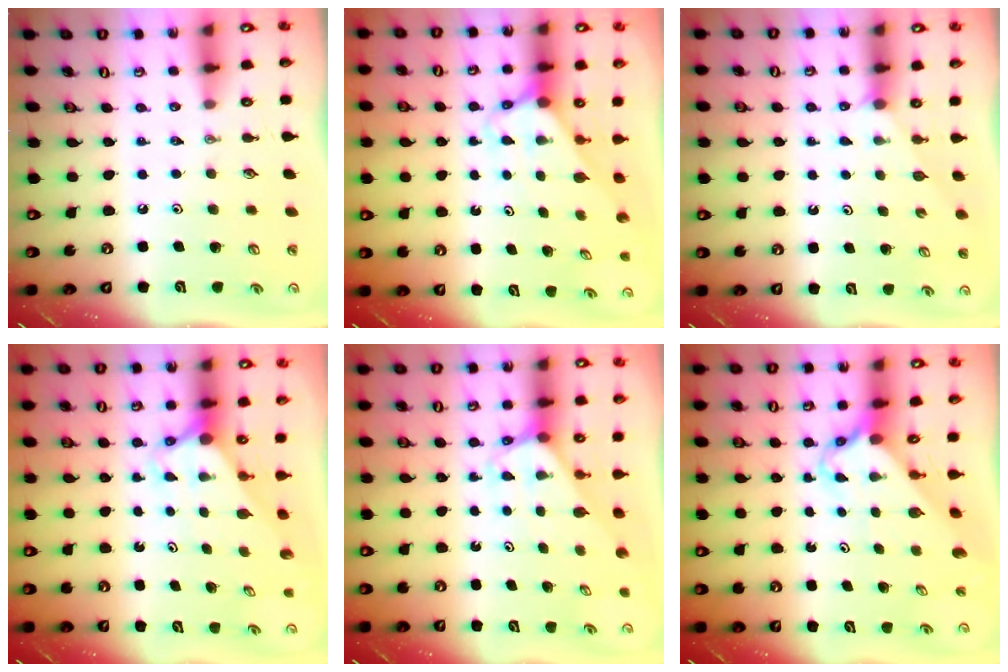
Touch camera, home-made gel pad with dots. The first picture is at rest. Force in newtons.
{"total": 2.6, "press": 2.6, "slide": 0.1}
{"total": 1.5, "press": 1.5, "slide": 0.2}
{"total": 2.7, "press": 2.7, "slide": 0.0}
{"total": 2.4, "press": 2.4, "slide": 0.1}
{"total": 2.6, "press": 2.6, "slide": 0.3}